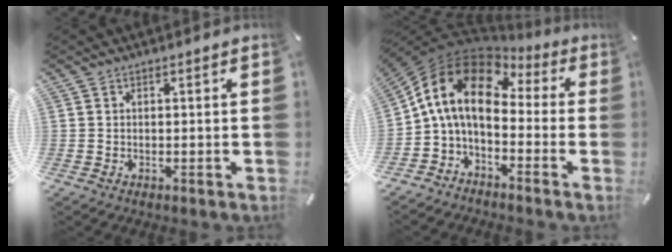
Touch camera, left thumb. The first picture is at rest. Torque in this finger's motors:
{"motor_torque": [-0.26, 2.62, 1.71, -1.06, 0.72]}